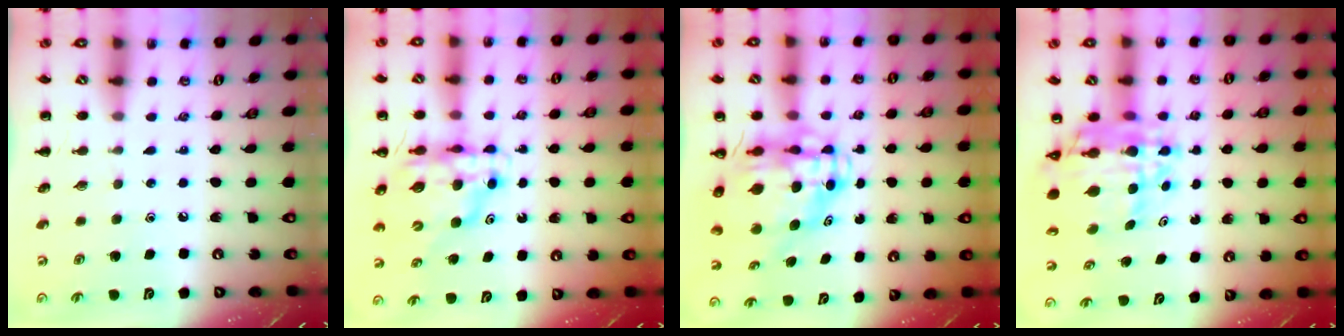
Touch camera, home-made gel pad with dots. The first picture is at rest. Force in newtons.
{"total": 12.6, "press": 12.1, "slide": 3.4}
{"total": 11.2, "press": 10.7, "slide": 3.2}
{"total": 12.0, "press": 11.4, "slide": 3.8}